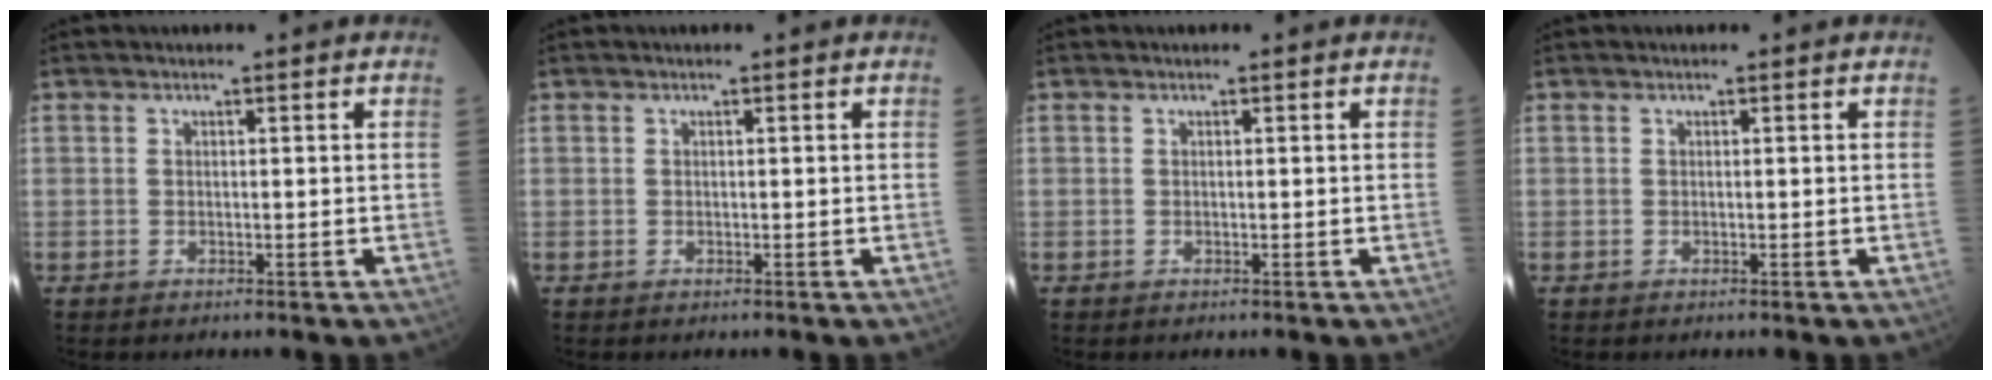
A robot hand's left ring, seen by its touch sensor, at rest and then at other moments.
{"total": 0.0}
{"total": 0.0}
{"total": 0.0}